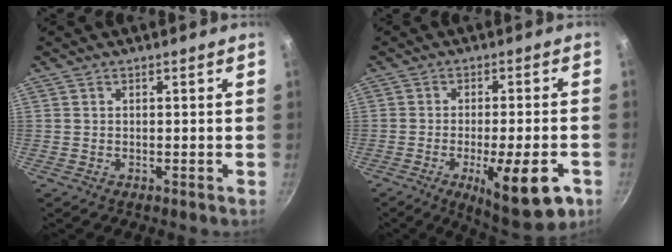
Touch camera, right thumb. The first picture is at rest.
{"total": 14.4, "force": [-5.7, 3.9, 12.6], "torque": [-0.162, 0.007, -0.076]}